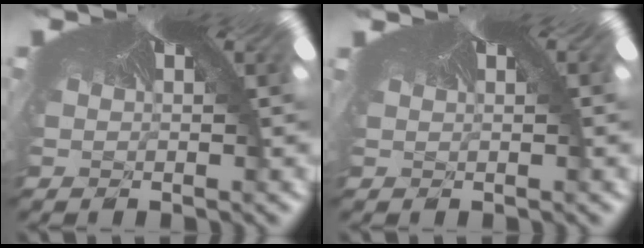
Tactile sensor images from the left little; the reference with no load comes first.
{"total": 0.6, "force": [0.1, -0.1, -0.6], "torque": [0.010, 0.002, 0.003]}